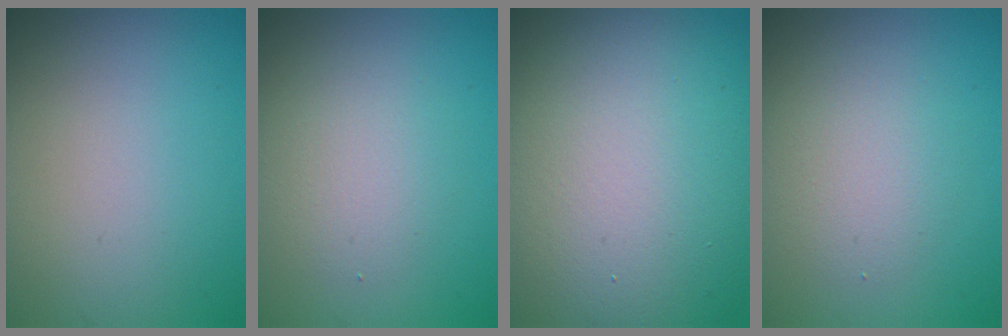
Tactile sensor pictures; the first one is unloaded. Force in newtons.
{"total": 2.8, "press": 2.8, "slide": 0.2}
{"total": 20.2, "press": 20.2, "slide": 1.1}
{"total": 3.2, "press": 3.2, "slide": 0.1}